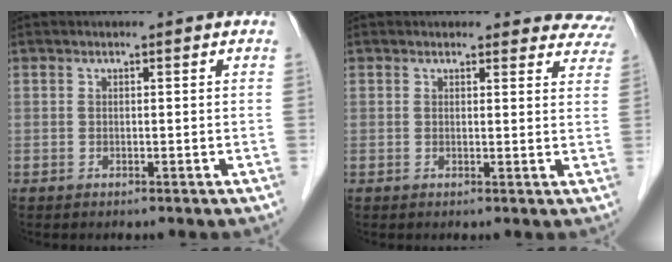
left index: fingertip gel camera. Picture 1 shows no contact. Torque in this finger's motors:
{"motor_torque": [0.36, -0.36, 0.04, -0.01]}